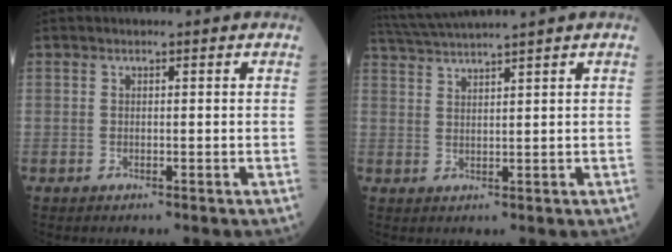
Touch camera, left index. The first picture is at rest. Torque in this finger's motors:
{"motor_torque": [-0.31, -0.80, 0.23, 0.07]}